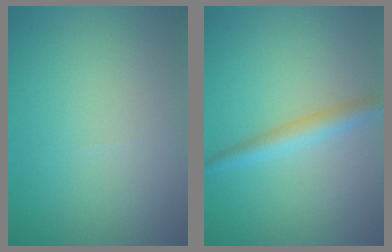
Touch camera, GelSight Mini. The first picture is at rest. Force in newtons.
{"total": 2.4, "press": 2.4, "slide": 0.0}